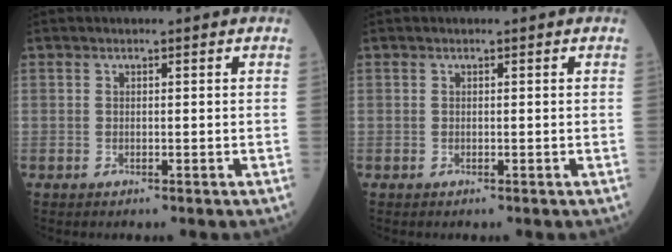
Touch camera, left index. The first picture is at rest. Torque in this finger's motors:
{"motor_torque": [-0.10, 0.11, 0.00, 0.00]}